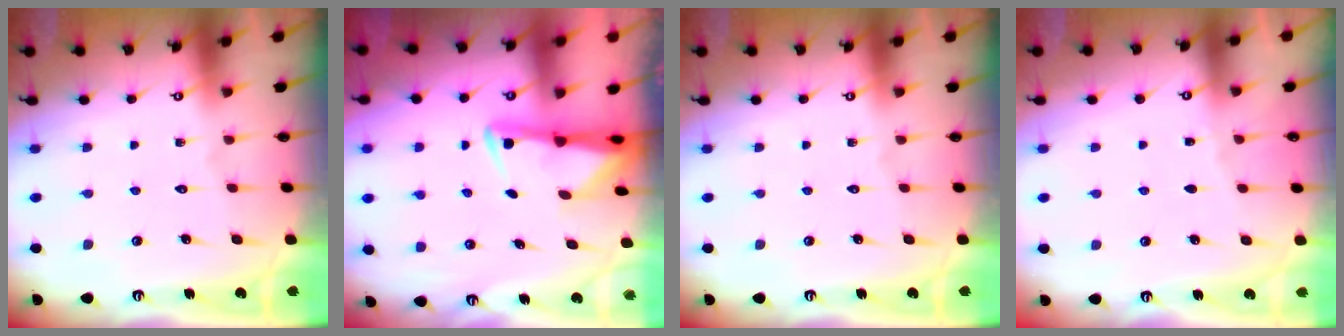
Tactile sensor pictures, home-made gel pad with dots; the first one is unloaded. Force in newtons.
{"total": 2.9, "press": 2.8, "slide": 0.4}
{"total": 0.0}
{"total": 2.1, "press": 2.1, "slide": 0.4}